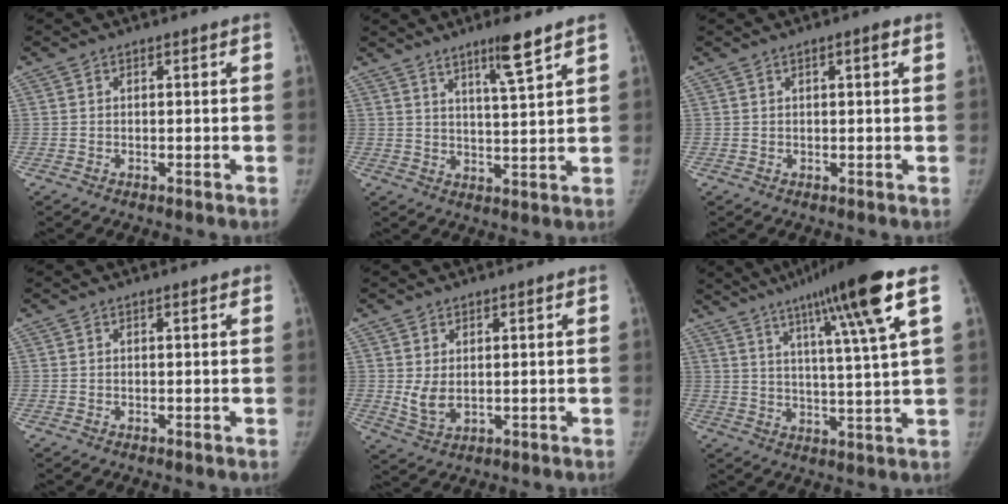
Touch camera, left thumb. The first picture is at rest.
{"total": 6.9, "force": [4.8, 0.0, 4.9], "torque": [-0.080, -0.035, 0.083]}
{"total": 1.7, "force": [0.7, 0.3, 1.5], "torque": [-0.022, 0.002, 0.010]}
{"total": 0.5, "force": [0.3, 0.1, 0.4], "torque": [-0.007, 0.000, 0.003]}
{"total": 4.2, "force": [0.5, 2.6, 3.2], "torque": [-0.056, -0.010, 0.020]}
{"total": 17.2, "force": [9.1, 0.1, 14.6], "torque": [-0.223, -0.023, 0.138]}